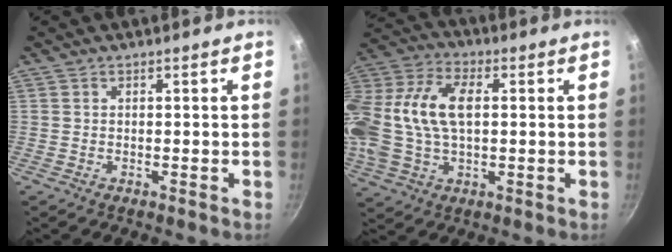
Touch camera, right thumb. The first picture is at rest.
{"total": 22.1, "force": [2.1, 13.1, 17.7], "torque": [-0.421, 0.022, 0.041]}